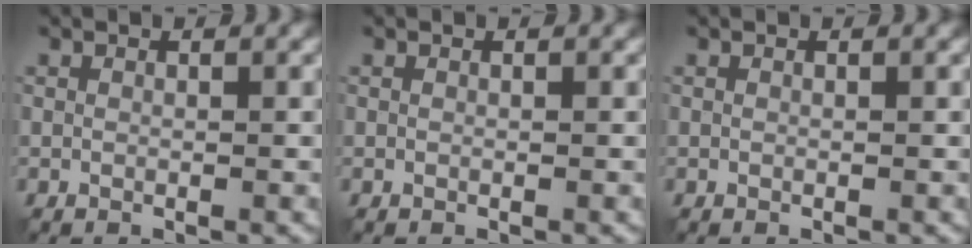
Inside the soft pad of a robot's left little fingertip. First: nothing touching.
{"total": 0.0}
{"total": 0.0}